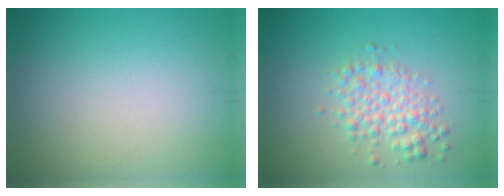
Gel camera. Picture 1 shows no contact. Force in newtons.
{"total": 3.2, "press": 3.2, "slide": 0.0}